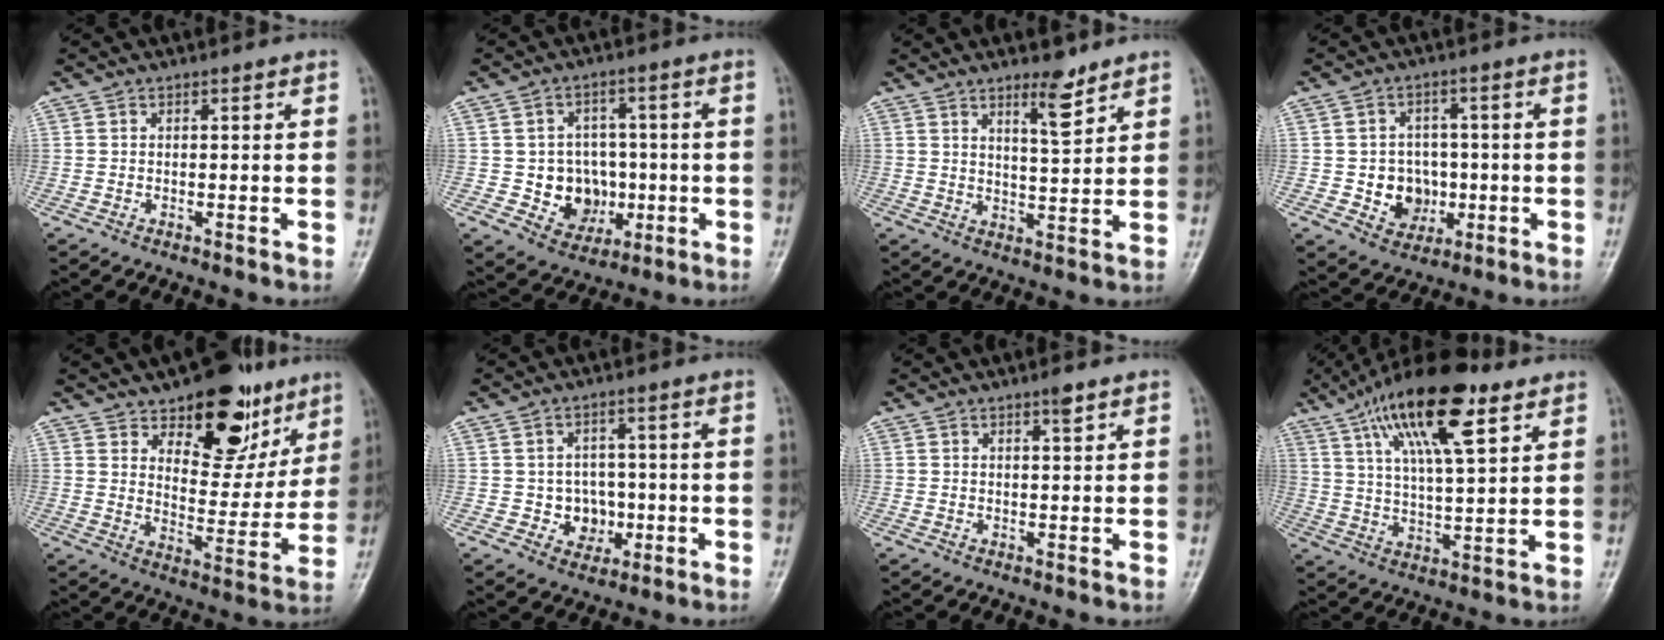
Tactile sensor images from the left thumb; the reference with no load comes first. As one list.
[{"total": 9.6, "force": [-1.3, 8.4, 4.5], "torque": [-0.015, 0.013, -0.010]}, {"total": 6.0, "force": [4.3, 1.6, 3.8], "torque": [-0.046, -0.036, 0.069]}, {"total": 7.9, "force": [-1.1, 7.0, 3.4], "torque": [-0.009, 0.012, -0.009]}, {"total": 17.9, "force": [10.9, 9.2, 10.7], "torque": [-0.085, -0.063, 0.167]}, {"total": 5.8, "force": [-0.9, 5.3, 2.3], "torque": [0.005, 0.012, -0.009]}, {"total": 1.8, "force": [1.2, 0.4, 1.3], "torque": [-0.017, -0.006, 0.019]}, {"total": 18.7, "force": [9.6, 6.2, 14.8], "torque": [-0.238, -0.013, 0.165]}]